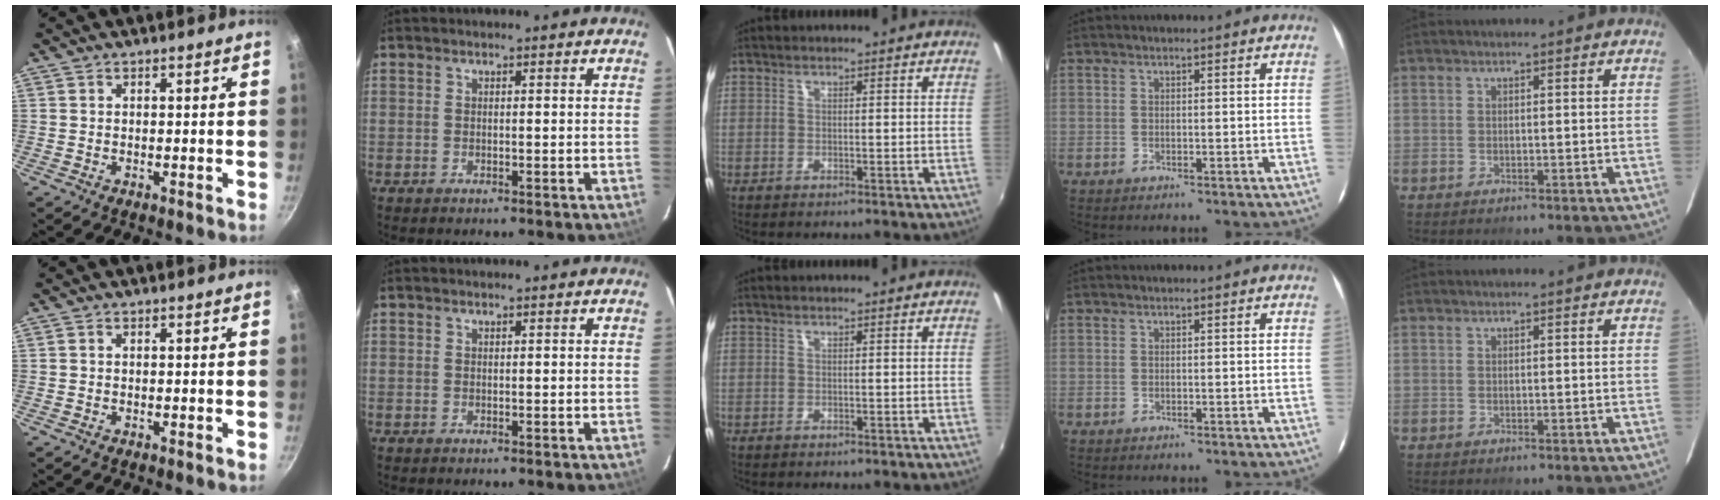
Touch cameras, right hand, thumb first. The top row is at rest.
{}